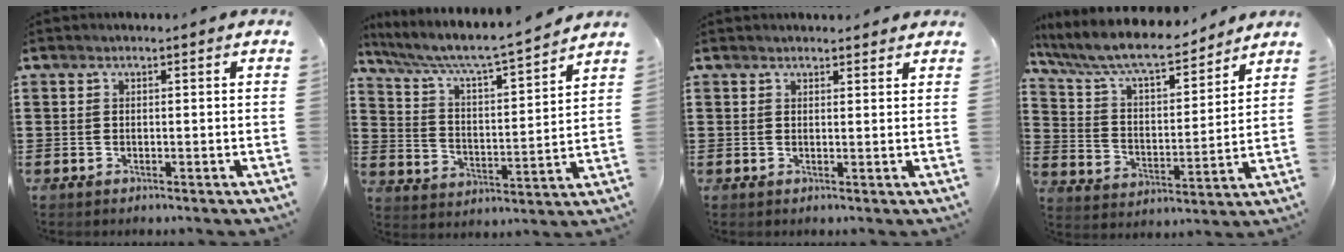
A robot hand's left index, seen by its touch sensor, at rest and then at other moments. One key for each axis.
{"total": 6.0, "fx": 5.3, "fy": 0.2, "fz": 2.8, "tx": -0.079, "ty": -0.041, "tz": 0.082}
{"total": 1.4, "fx": 1.4, "fy": 0.2, "fz": 0.2, "tx": -0.007, "ty": 0.002, "tz": 0.027}
{"total": 8.8, "fx": 7.7, "fy": 1.3, "fz": 4.0, "tx": -0.109, "ty": -0.044, "tz": 0.130}